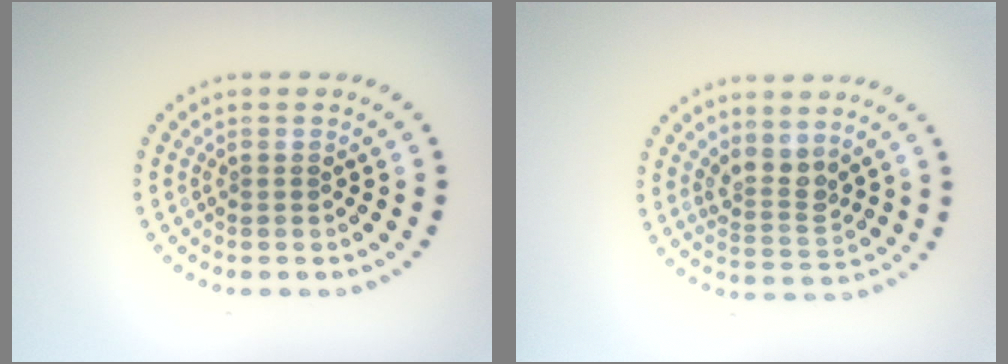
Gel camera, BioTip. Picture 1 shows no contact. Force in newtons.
{"total": 2.6, "press": 1.9, "slide": 1.8}